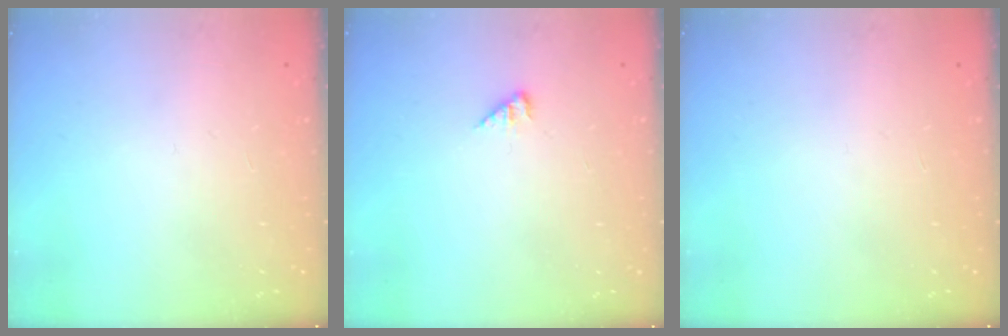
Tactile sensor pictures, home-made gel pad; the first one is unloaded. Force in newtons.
{"total": 2.7, "press": 2.7, "slide": 0.4}
{"total": 0.0}